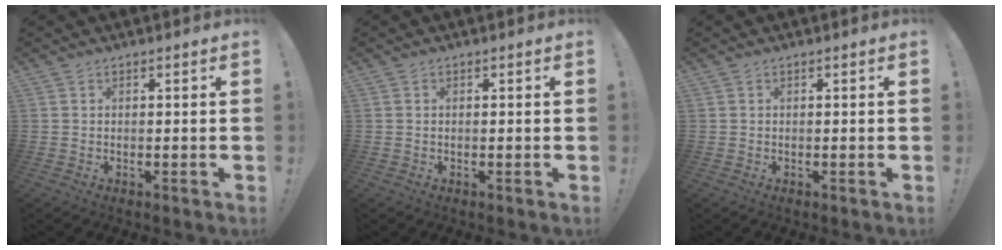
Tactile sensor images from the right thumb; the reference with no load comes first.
{"total": 0.0}
{"total": 0.0}